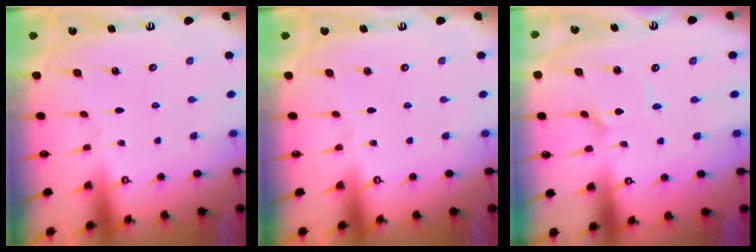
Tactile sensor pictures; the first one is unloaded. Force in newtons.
{"total": 0.0}
{"total": 3.0, "press": 3.0, "slide": 0.4}